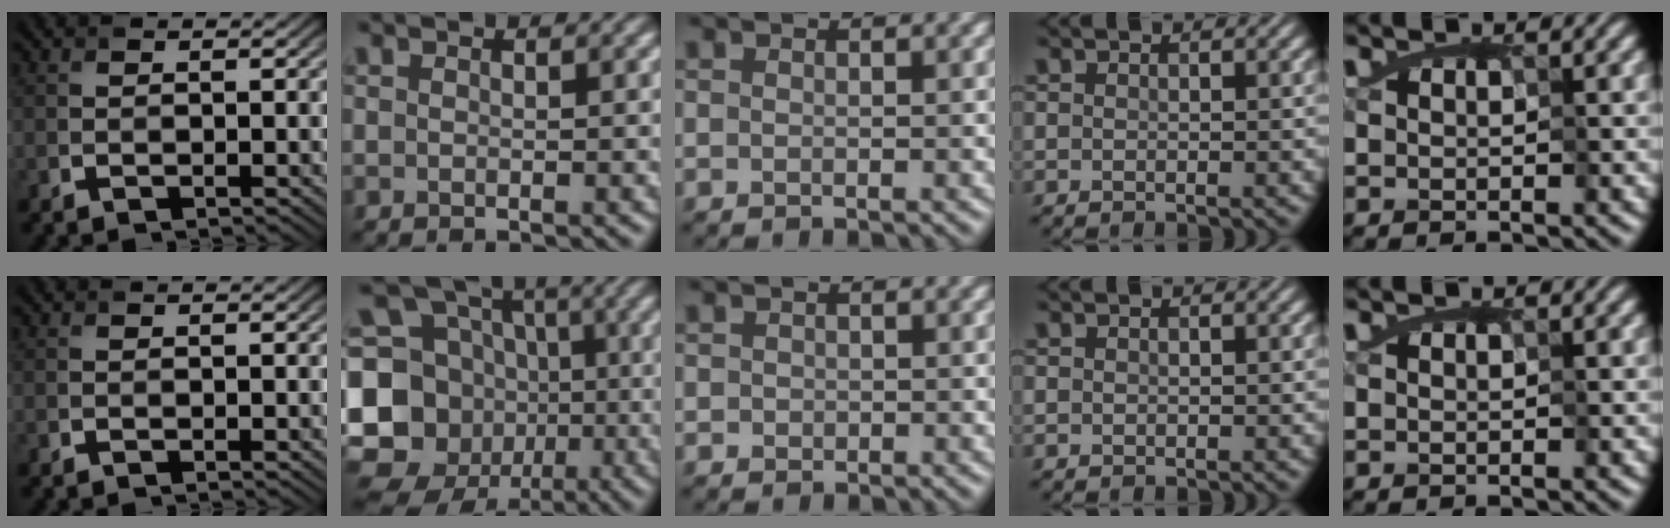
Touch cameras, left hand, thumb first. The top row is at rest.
{"index": {"total": 17.4, "force": [-4.3, 15.5, 6.7], "torque": [-0.177, 0.001, -0.088]}, "middle": {"total": 0.6, "force": [-0.2, 0.5, 0.1], "torque": [0.003, -0.004, -0.001]}}